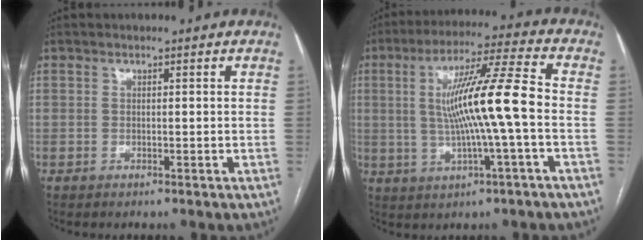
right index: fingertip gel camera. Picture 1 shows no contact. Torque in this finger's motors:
{"motor_torque": [0.99, -0.07, 0.47, 0.21]}